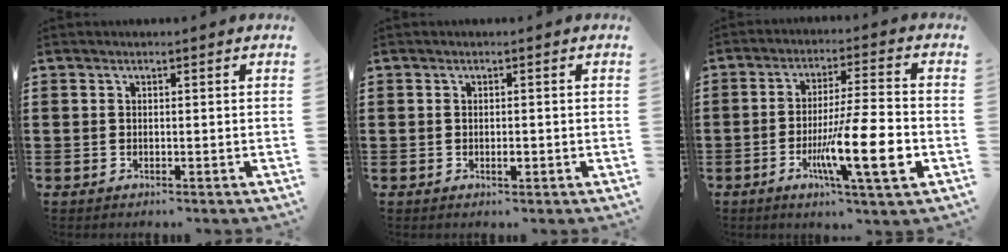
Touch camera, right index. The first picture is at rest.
{"total": 1.2, "force": [-0.3, 0.4, 1.1], "torque": [-0.021, -0.004, -0.004]}
{"total": 12.8, "force": [-4.1, 1.7, 11.9], "torque": [-0.221, -0.011, -0.073]}